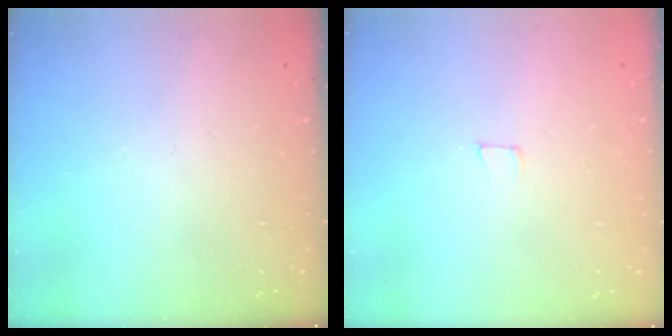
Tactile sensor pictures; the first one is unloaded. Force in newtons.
{"total": 3.2, "press": 3.2, "slide": 0.2}